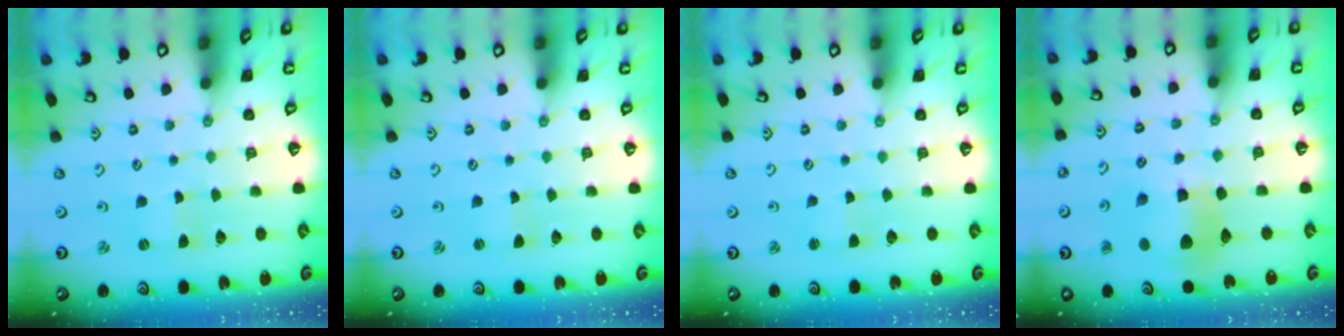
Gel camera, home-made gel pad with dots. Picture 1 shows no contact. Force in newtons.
{"total": 0.0}
{"total": 1.6, "press": 1.6, "slide": 0.3}
{"total": 11.2, "press": 11.1, "slide": 1.5}